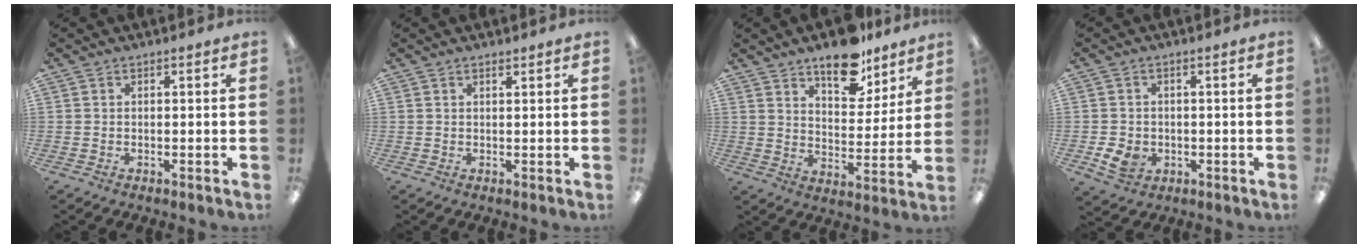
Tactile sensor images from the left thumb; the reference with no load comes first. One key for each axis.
{"total": 0.9, "fx": 0.9, "fy": 0.2, "fz": 0.3, "tx": -0.008, "ty": 0.000, "tz": 0.016}
{"total": 13.1, "fx": 10.3, "fy": 5.6, "fz": 5.9, "tx": -0.068, "ty": -0.067, "tz": 0.180}
{"total": 4.7, "fx": -1.3, "fy": 3.9, "fz": 2.3, "tx": -0.040, "ty": 0.001, "tz": -0.023}